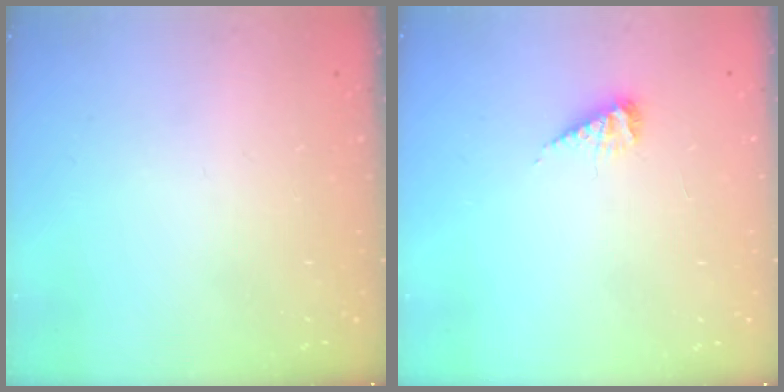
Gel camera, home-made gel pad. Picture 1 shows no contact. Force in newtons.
{"total": 7.4, "press": 7.4, "slide": 0.6}